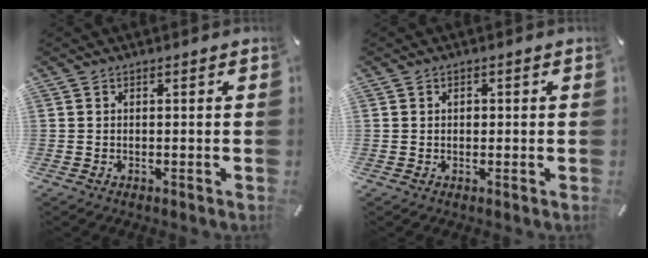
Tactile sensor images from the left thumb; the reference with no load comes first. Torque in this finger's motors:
{"motor_torque": [0.24, 0.50, 0.03, -0.12, -0.02]}